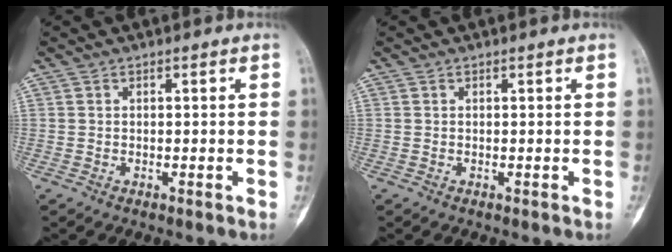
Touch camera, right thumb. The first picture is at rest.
{"total": 0.0}